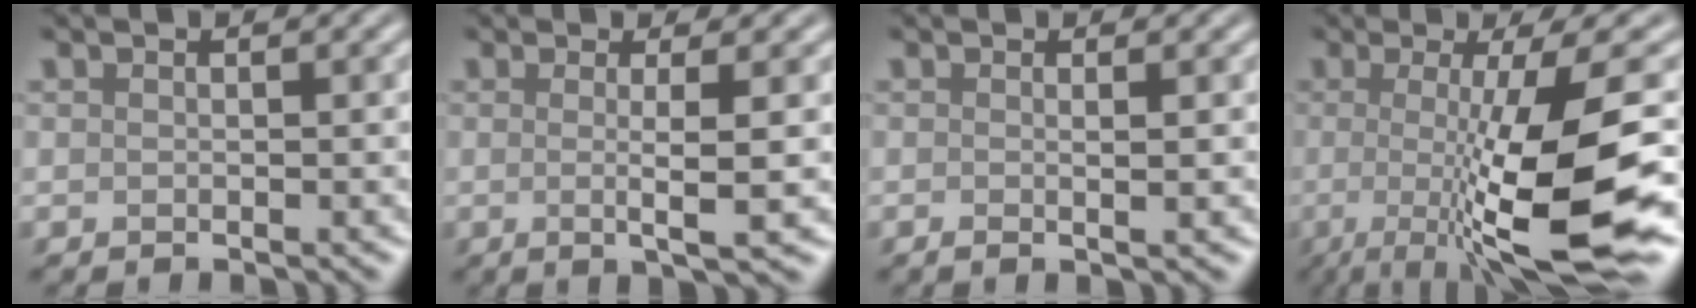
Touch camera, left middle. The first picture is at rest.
{"total": 3.6, "force": [-0.1, 0.6, 3.5], "torque": [-0.054, -0.007, -0.004]}
{"total": 1.3, "force": [-0.1, 0.3, 1.3], "torque": [-0.015, -0.002, -0.007]}
{"total": 11.3, "force": [-1.6, 2.2, 11.0], "torque": [-0.142, -0.021, -0.031]}